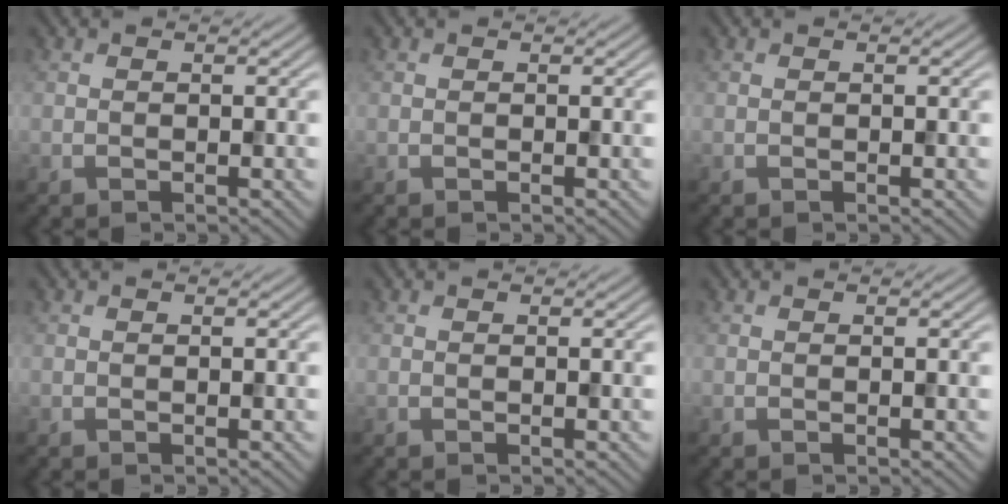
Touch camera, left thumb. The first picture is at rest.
{"total": 0.0}
{"total": 0.0}
{"total": 0.0}
{"total": 0.0}
{"total": 0.0}